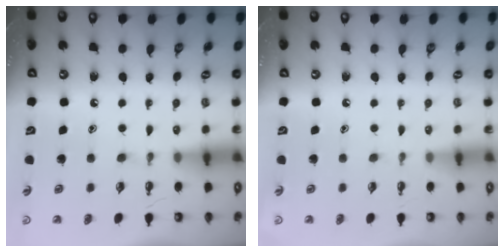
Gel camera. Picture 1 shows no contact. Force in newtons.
{"total": 0.0}